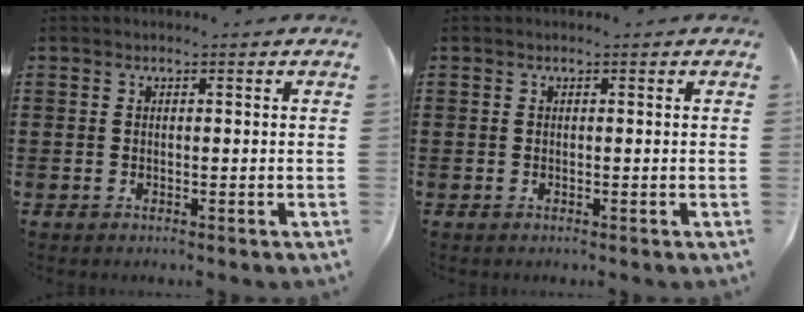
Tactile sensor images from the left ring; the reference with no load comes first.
{"total": 0.0}